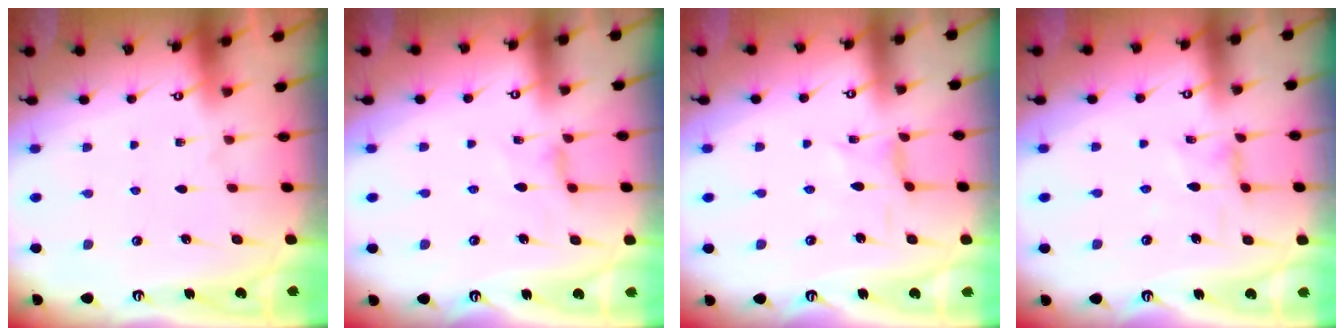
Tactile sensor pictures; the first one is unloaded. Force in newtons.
{"total": 2.8, "press": 2.8, "slide": 0.3}
{"total": 0.8, "press": 0.8, "slide": 0.3}
{"total": 1.1, "press": 1.1, "slide": 0.1}